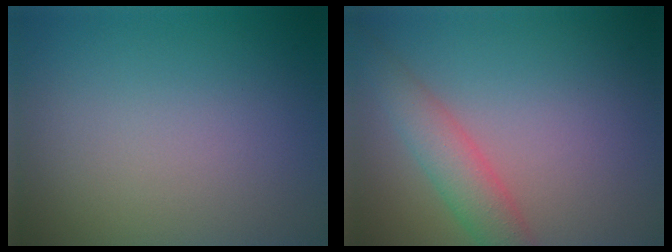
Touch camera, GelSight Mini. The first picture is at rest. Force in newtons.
{"total": 3.7, "press": 3.7, "slide": 0.2}